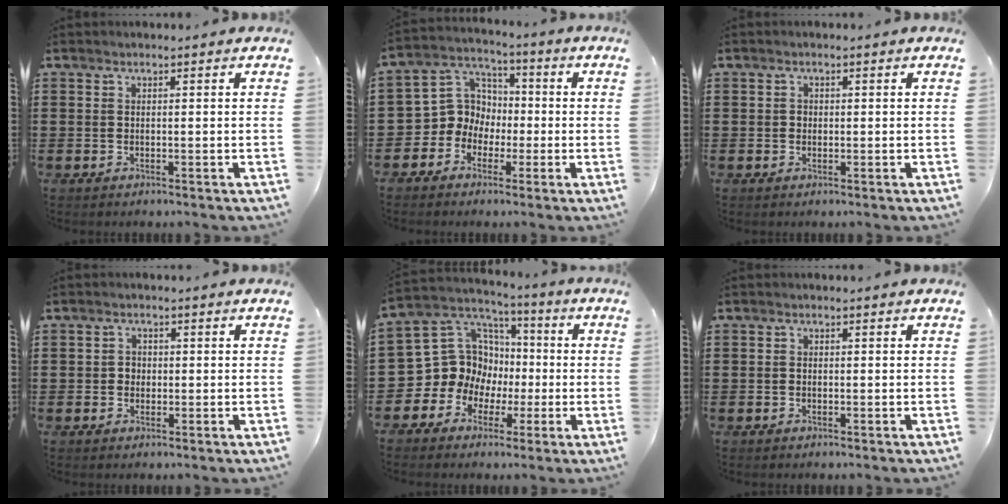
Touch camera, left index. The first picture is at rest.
{"total": 7.7, "force": [-2.0, 7.3, 1.8], "torque": [-0.083, 0.006, -0.046]}
{"total": 0.8, "force": [0.0, 0.8, 0.2], "torque": [-0.008, 0.006, 0.000]}
{"total": 1.6, "force": [-0.1, 1.5, 0.5], "torque": [-0.015, 0.007, -0.005]}
{"total": 12.0, "force": [0.0, 11.6, 3.0], "torque": [-0.110, -0.019, 0.010]}
{"total": 0.6, "force": [-0.3, 0.5, 0.2], "torque": [-0.005, 0.001, -0.007]}